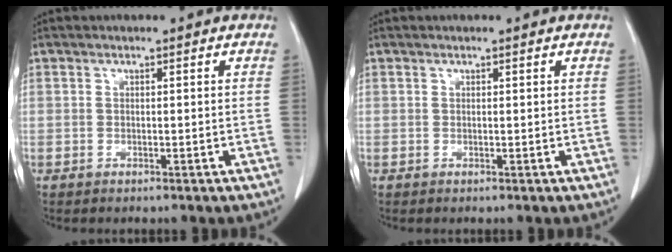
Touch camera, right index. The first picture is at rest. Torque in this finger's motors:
{"motor_torque": [-0.10, 0.09, -0.02, 0.00]}